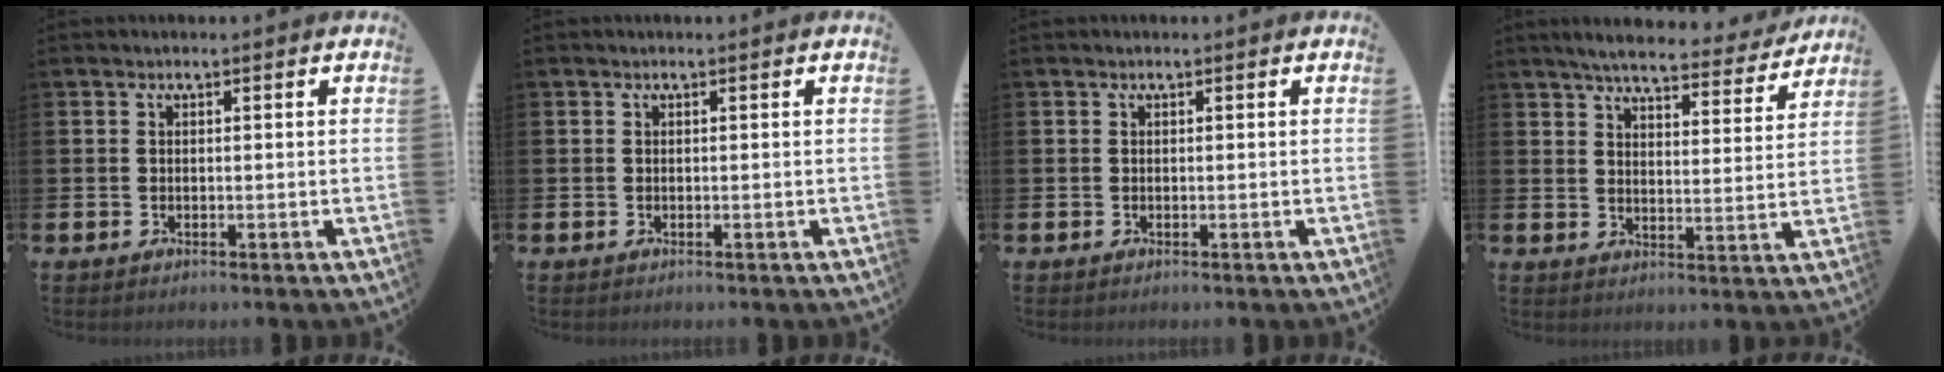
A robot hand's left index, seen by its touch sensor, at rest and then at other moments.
{"total": 0.0}
{"total": 0.0}
{"total": 5.7, "force": [5.4, 0.8, 1.8], "torque": [-0.040, -0.033, 0.088]}